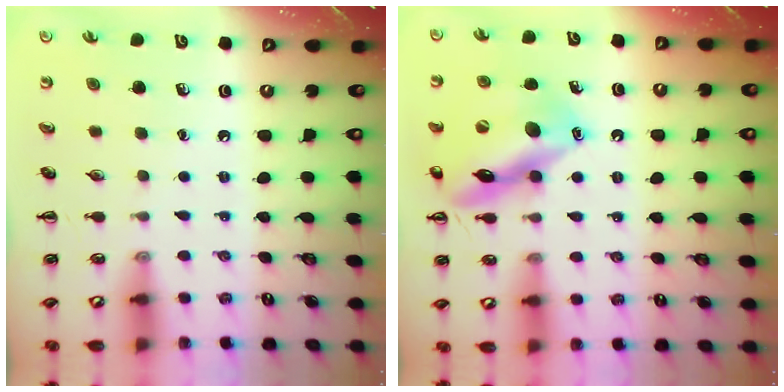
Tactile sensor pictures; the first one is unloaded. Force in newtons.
{"total": 16.5, "press": 16.5, "slide": 1.5}